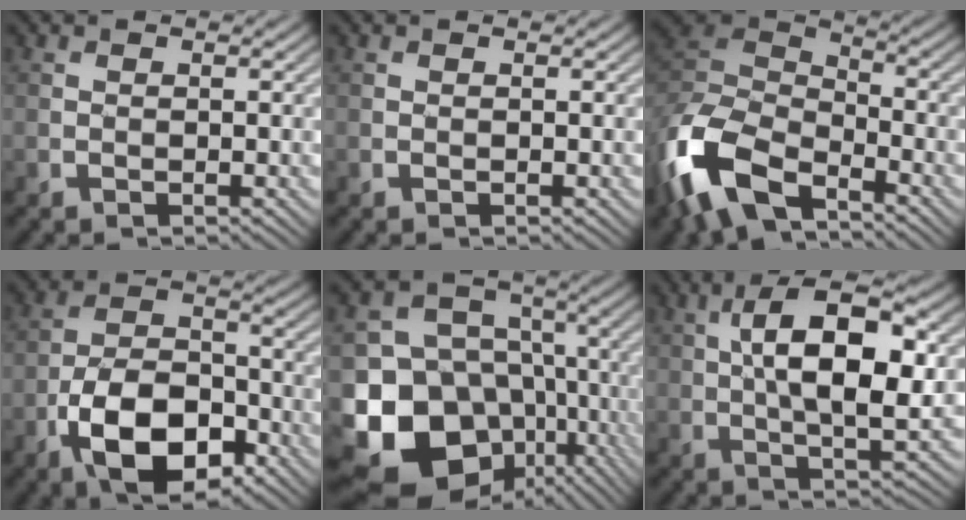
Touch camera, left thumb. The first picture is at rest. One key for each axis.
{"total": 0.0}
{"total": 13.8, "fx": -8.1, "fy": 7.1, "fz": 8.7, "tx": -0.217, "ty": -0.020, "tz": -0.168}
{"total": 11.3, "fx": -5.3, "fy": 6.2, "fz": 7.9, "tx": -0.159, "ty": -0.004, "tz": -0.102}
{"total": 18.4, "fx": -7.2, "fy": 14.6, "fz": 8.6, "tx": -0.214, "ty": -0.030, "tz": -0.098}
{"total": 11.8, "fx": 2.0, "fy": 4.8, "fz": 10.5, "tx": -0.177, "ty": 0.003, "tz": 0.035}